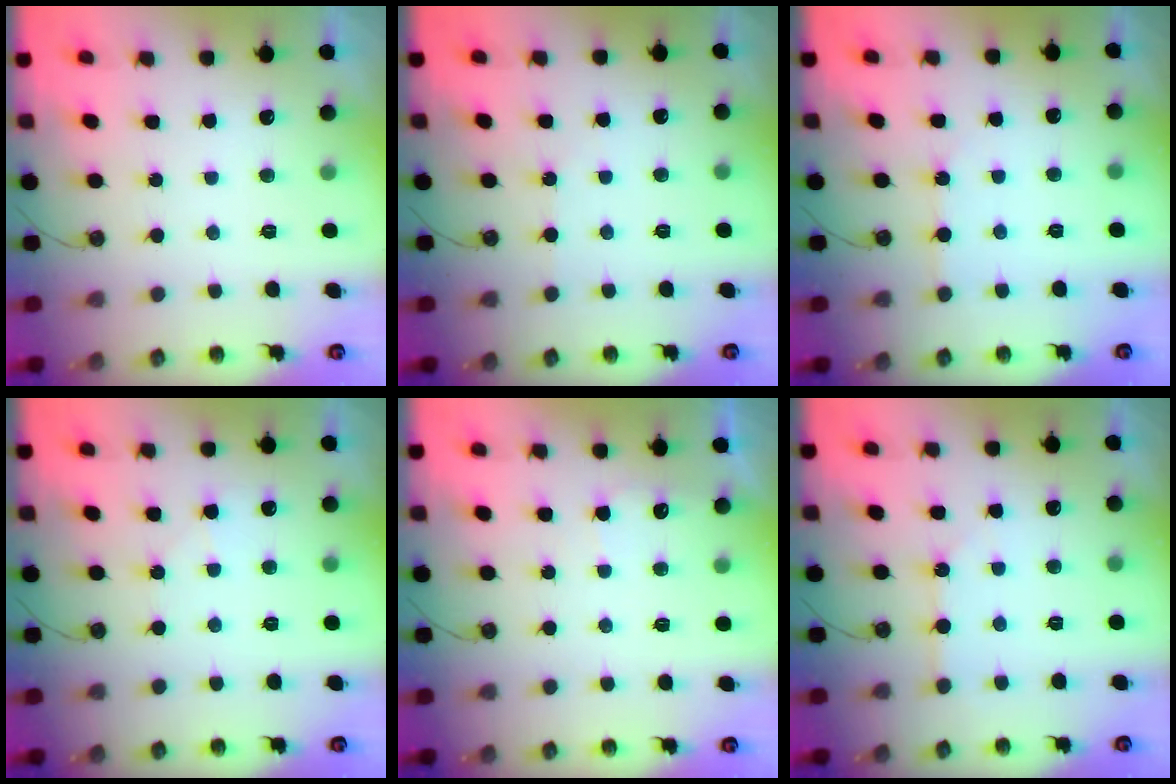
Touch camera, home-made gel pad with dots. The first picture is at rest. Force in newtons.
{"total": 2.3, "press": 2.3, "slide": 0.4}
{"total": 2.9, "press": 2.9, "slide": 0.5}
{"total": 4.1, "press": 4.1, "slide": 0.7}
{"total": 3.0, "press": 3.0, "slide": 0.3}
{"total": 2.7, "press": 2.7, "slide": 0.3}